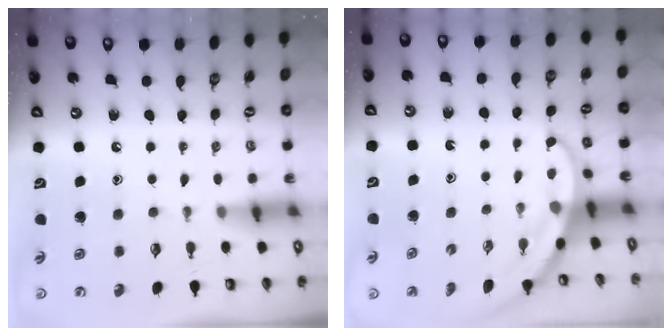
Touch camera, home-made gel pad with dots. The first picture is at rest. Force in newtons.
{"total": 3.4, "press": 3.4, "slide": 0.1}